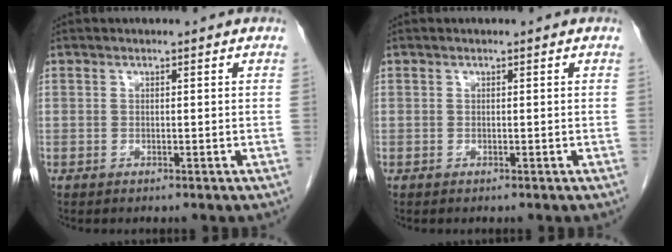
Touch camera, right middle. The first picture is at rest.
{"total": 0.0}